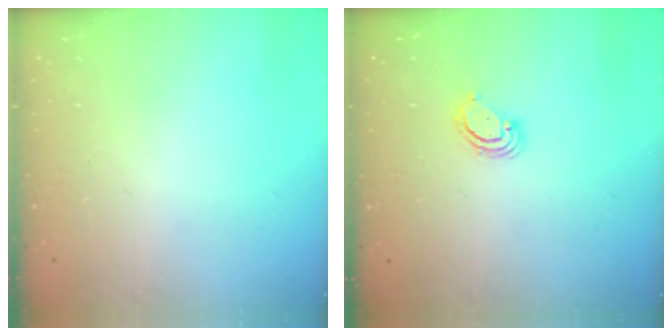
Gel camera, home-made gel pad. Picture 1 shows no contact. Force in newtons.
{"total": 3.1, "press": 3.1, "slide": 0.2}